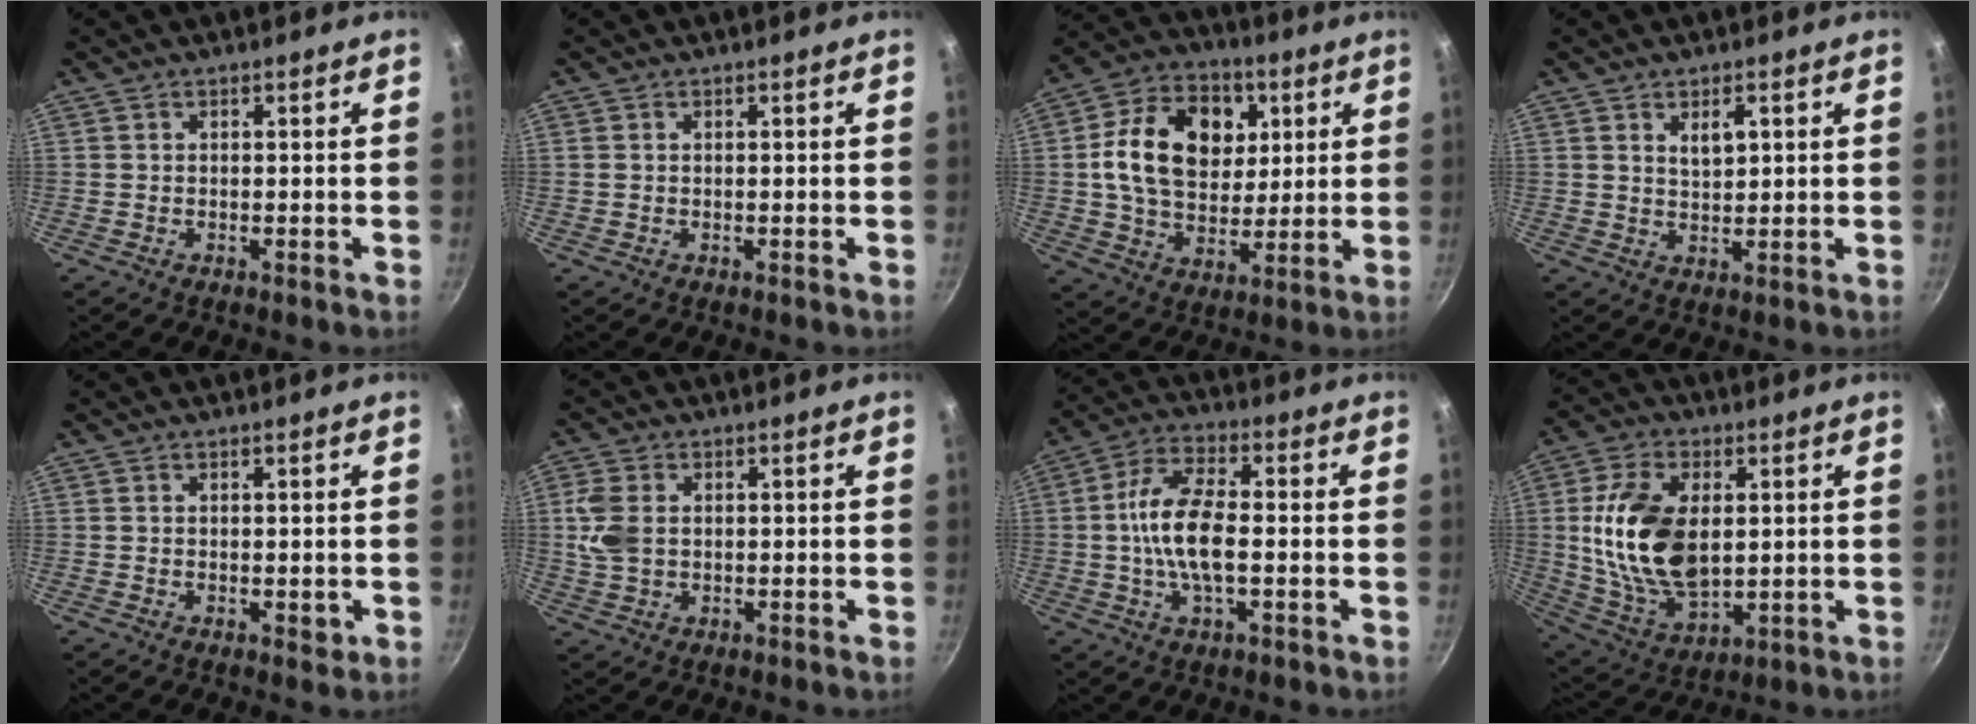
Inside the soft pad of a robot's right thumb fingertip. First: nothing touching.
{"total": 0.6, "force": [0.1, 0.5, 0.3], "torque": [-0.005, 0.002, 0.002]}
{"total": 18.8, "force": [4.2, 13.7, 12.1], "torque": [-0.177, 0.003, 0.065]}
{"total": 3.8, "force": [1.5, 2.0, 2.8], "torque": [-0.037, -0.009, 0.029]}
{"total": 1.1, "force": [0.0, 0.6, 1.0], "torque": [-0.011, -0.002, 0.000]}
{"total": 6.5, "force": [0.9, 4.5, 4.6], "torque": [-0.094, 0.005, 0.018]}
{"total": 11.7, "force": [-0.8, 5.0, 10.5], "torque": [-0.203, 0.022, -0.026]}
{"total": 18.3, "force": [2.1, 10.9, 14.6], "torque": [-0.263, -0.008, 0.050]}